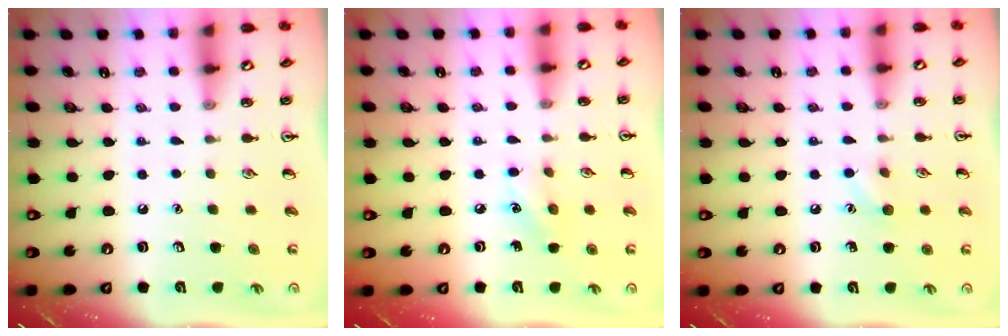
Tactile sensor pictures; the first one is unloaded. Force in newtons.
{"total": 5.7, "press": 5.4, "slide": 1.9}
{"total": 5.7, "press": 5.4, "slide": 1.8}